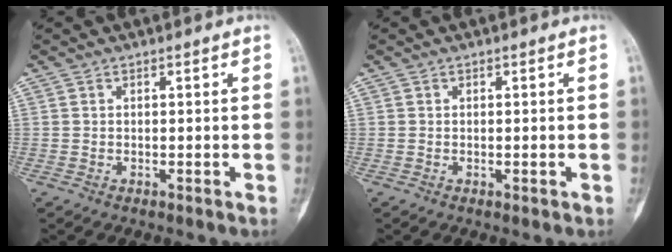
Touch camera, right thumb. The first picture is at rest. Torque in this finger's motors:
{"motor_torque": [-0.29, 0.03, -0.15, 0.18, -0.04]}